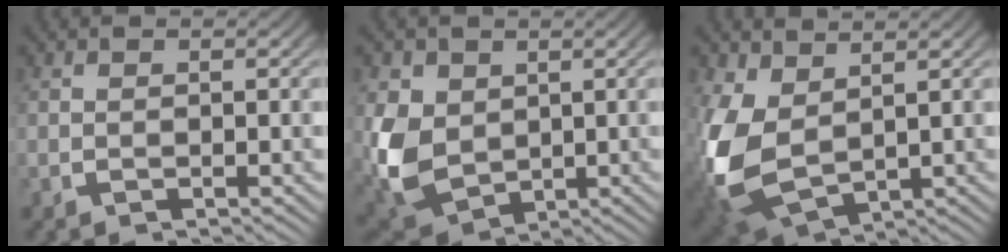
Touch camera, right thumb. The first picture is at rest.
{"total": 9.1, "force": [-1.1, 7.2, 5.5], "torque": [-0.162, -0.056, 0.014]}
{"total": 10.8, "force": [-1.4, 7.8, 7.4], "torque": [-0.217, -0.064, 0.015]}